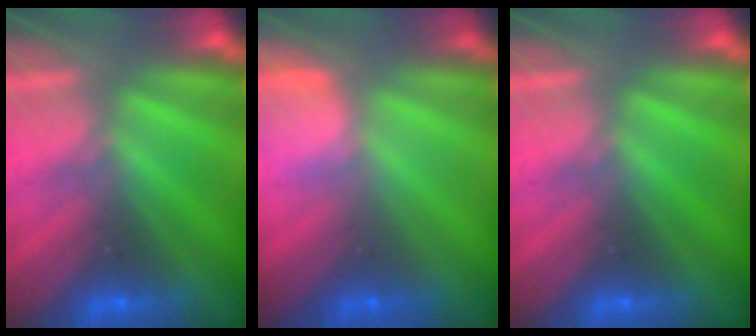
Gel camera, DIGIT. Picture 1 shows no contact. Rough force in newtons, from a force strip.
{"total": 2.7}
{"total": 0.0}